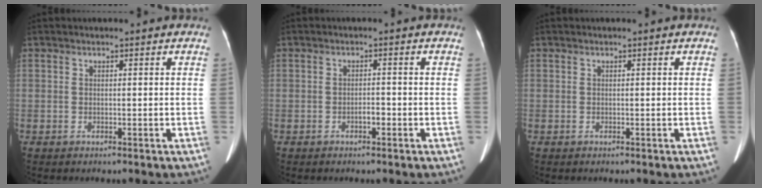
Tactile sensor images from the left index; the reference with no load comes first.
{"total": 1.4, "force": [-0.8, 0.5, 1.0], "torque": [-0.015, 0.003, -0.011]}
{"total": 0.0}